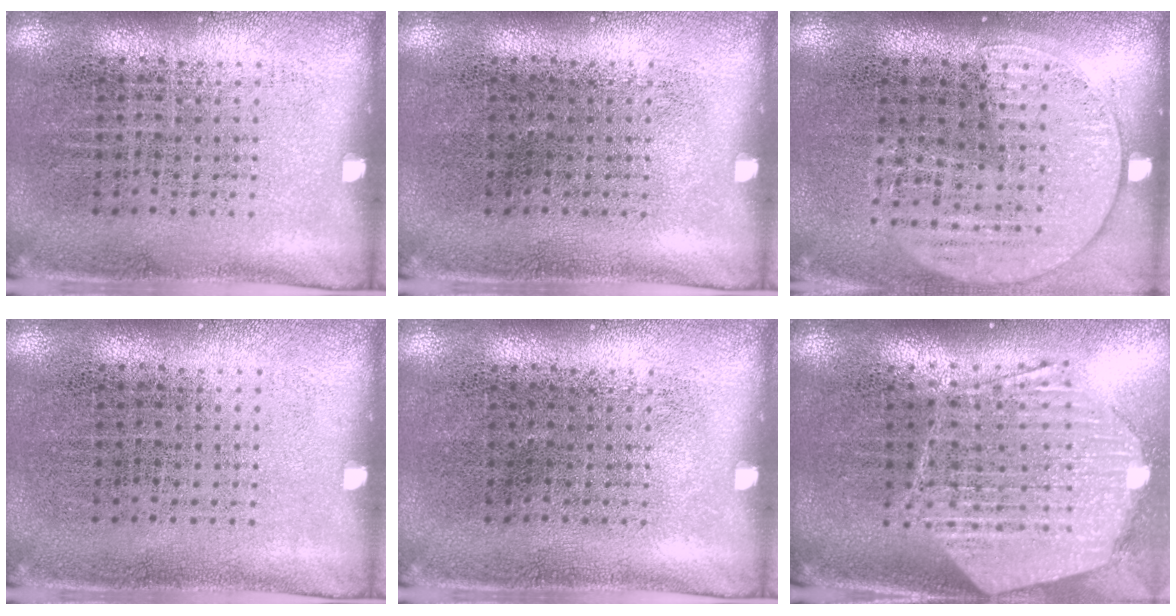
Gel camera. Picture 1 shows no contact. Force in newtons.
{"total": 0.0}
{"total": 1.5, "press": 1.3, "slide": 0.7}
{"total": 0.0}
{"total": 0.0}
{"total": 2.3, "press": 1.9, "slide": 1.3}